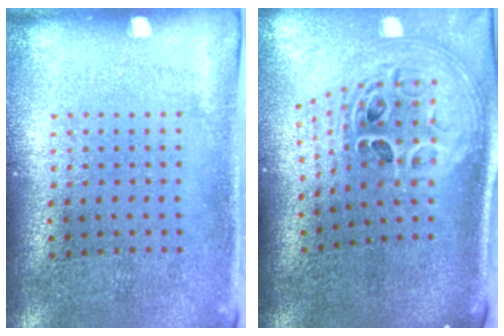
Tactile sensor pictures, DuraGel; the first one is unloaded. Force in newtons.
{"total": 2.9, "press": 2.0, "slide": 2.1}